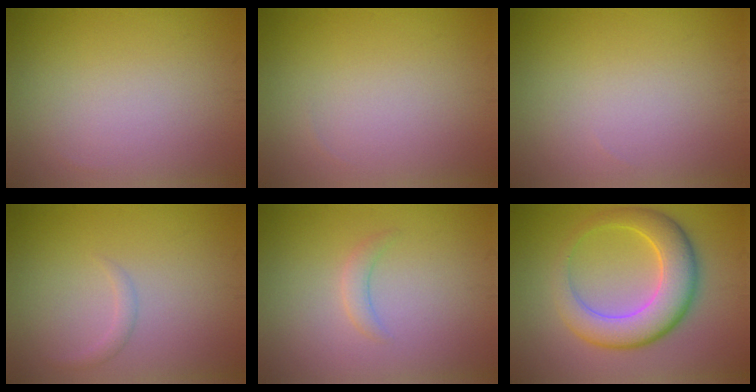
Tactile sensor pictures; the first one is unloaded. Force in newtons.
{"total": 0.0}
{"total": 0.0}
{"total": 1.0, "press": 1.0, "slide": 0.0}
{"total": 1.2, "press": 1.2, "slide": 0.2}
{"total": 7.2, "press": 7.2, "slide": 0.2}